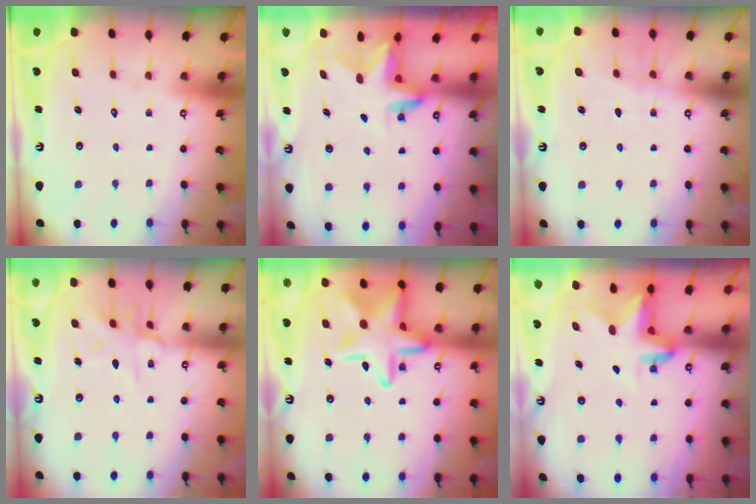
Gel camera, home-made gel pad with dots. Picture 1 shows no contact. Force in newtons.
{"total": 3.0, "press": 3.0, "slide": 0.3}
{"total": 3.6, "press": 3.5, "slide": 0.4}
{"total": 9.0, "press": 9.0, "slide": 0.9}
{"total": 20.0, "press": 20.0, "slide": 1.4}
{"total": 3.0, "press": 3.0, "slide": 0.3}